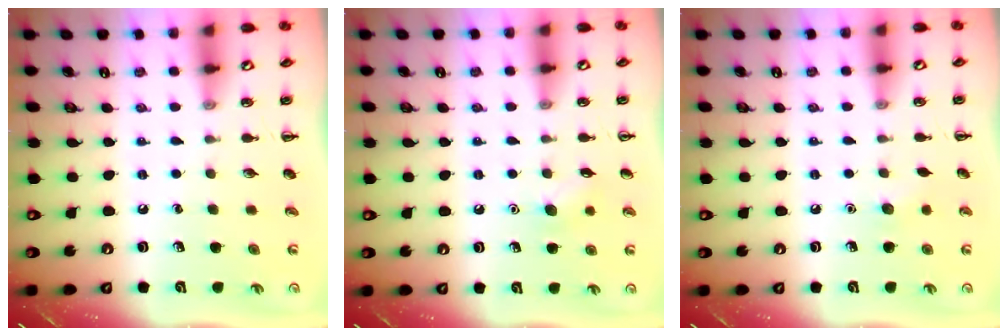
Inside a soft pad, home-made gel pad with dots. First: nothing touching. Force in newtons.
{"total": 6.7, "press": 6.5, "slide": 1.7}
{"total": 4.6, "press": 4.4, "slide": 1.3}